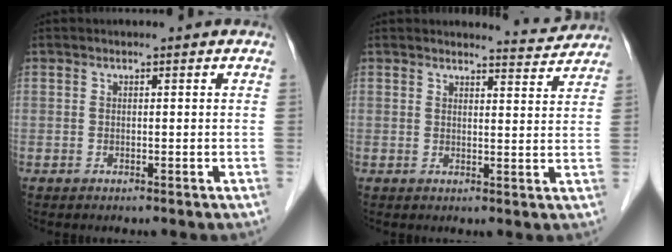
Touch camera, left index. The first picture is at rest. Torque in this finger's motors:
{"motor_torque": [0.64, -0.67, 0.07, 0.00]}